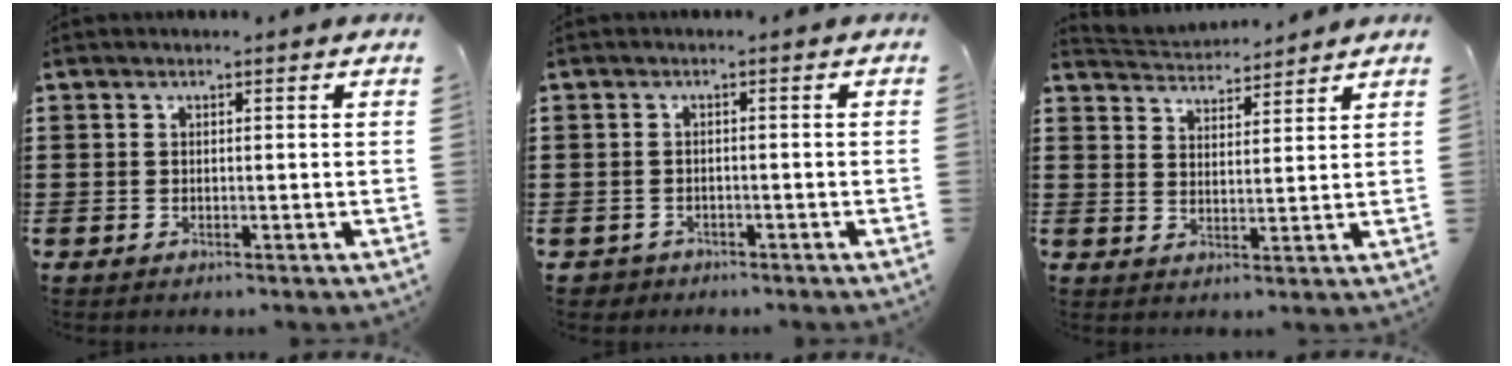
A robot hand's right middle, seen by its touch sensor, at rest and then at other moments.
{"total": 1.2, "force": [-1.0, 0.6, -0.1], "torque": [-0.002, 0.001, -0.024]}
{"total": 3.3, "force": [3.2, 0.2, -0.7], "torque": [-0.003, -0.020, 0.058]}